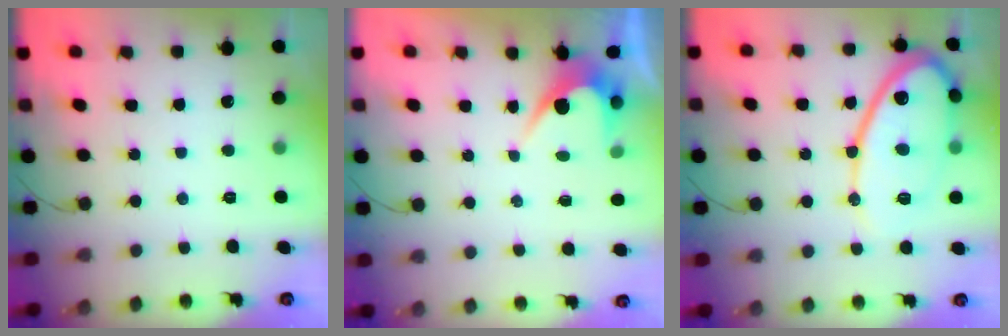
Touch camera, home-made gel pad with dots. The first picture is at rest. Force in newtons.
{"total": 4.2, "press": 4.2, "slide": 0.2}
{"total": 17.5, "press": 17.4, "slide": 1.4}